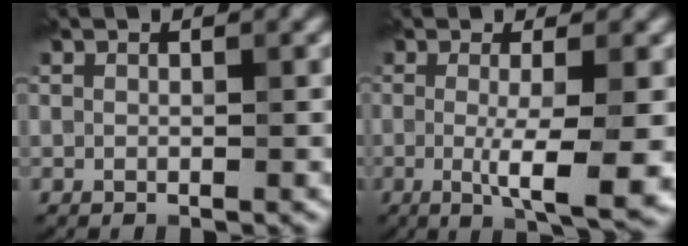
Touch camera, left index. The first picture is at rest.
{"total": 6.8, "force": [-1.1, 1.3, 6.6], "torque": [-0.100, -0.015, -0.014]}